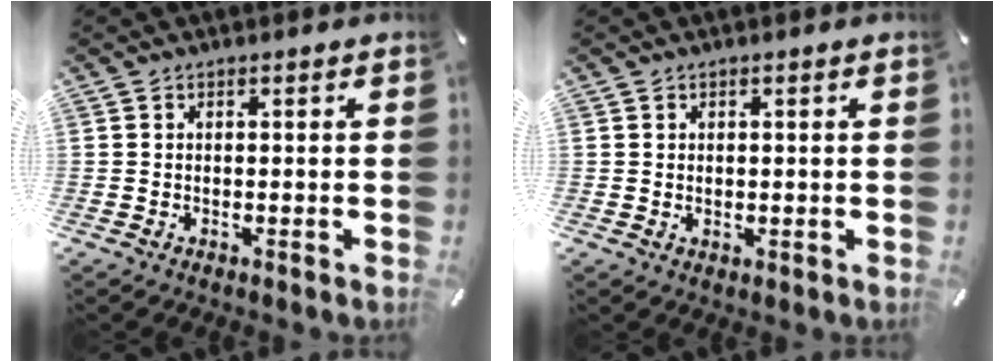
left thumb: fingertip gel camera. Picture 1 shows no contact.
{"total": 0.8, "force": [0.3, 0.7, 0.2], "torque": [-0.005, 0.002, 0.006]}